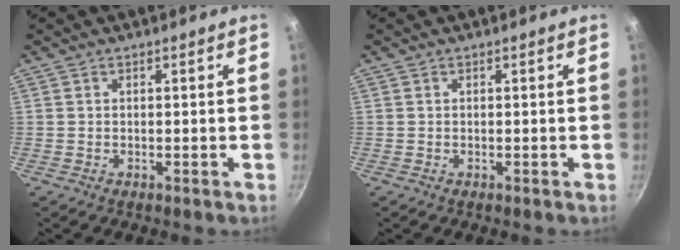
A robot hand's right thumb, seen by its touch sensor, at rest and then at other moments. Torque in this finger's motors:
{"motor_torque": [-0.20, 0.04, 0.15, 0.15, 0.03]}